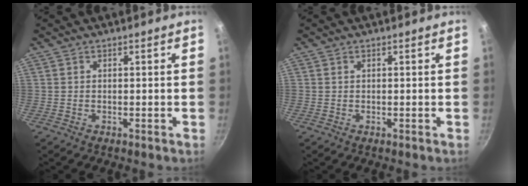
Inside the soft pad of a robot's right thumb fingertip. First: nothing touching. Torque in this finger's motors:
{"motor_torque": [-0.37, -0.66, 0.15, 0.33, 0.08]}